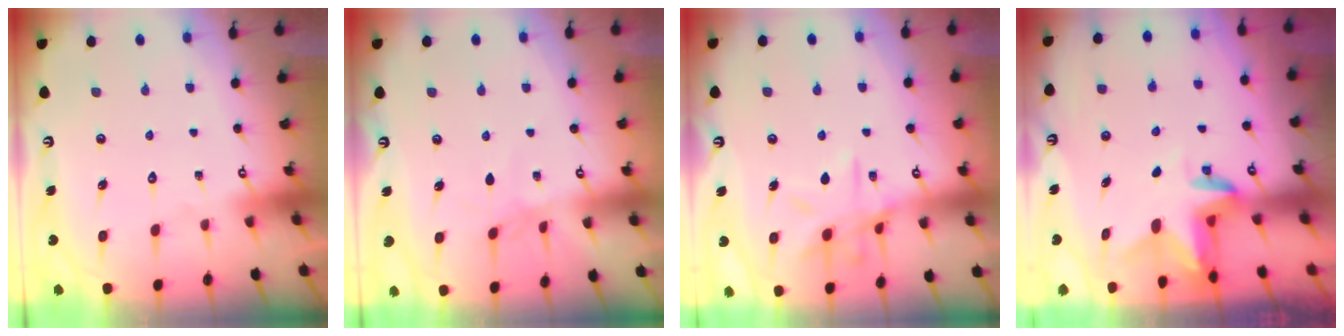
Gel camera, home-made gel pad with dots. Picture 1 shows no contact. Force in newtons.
{"total": 1.8, "press": 1.8, "slide": 0.3}
{"total": 11.1, "press": 11.1, "slide": 0.8}
{"total": 2.9, "press": 2.9, "slide": 0.2}